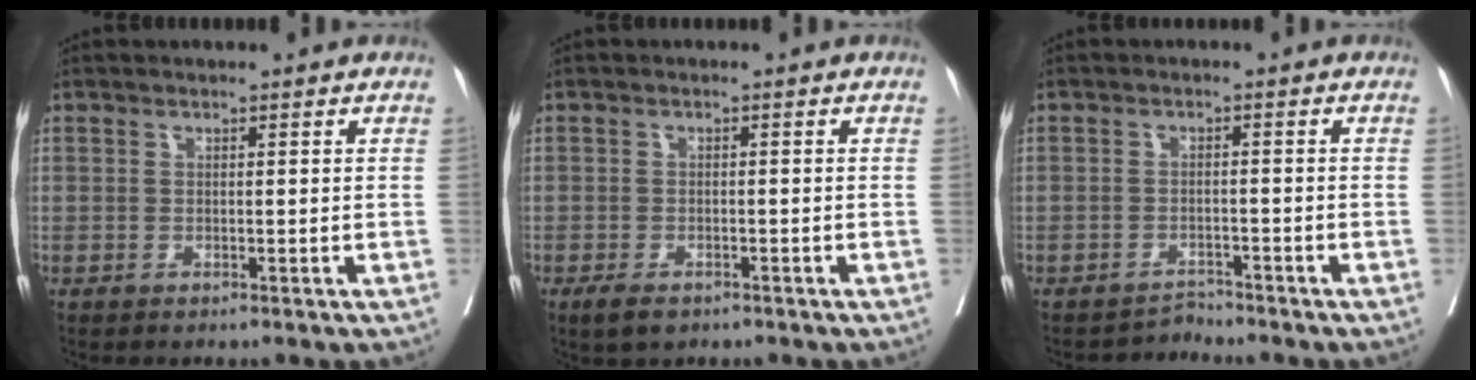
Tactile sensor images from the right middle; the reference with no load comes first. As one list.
[{"total": 3.1, "force": [-2.1, 1.4, 1.7], "torque": [-0.033, -0.004, -0.031]}, {"total": 2.2, "force": [-1.9, 0.0, -1.2], "torque": [0.025, -0.005, -0.030]}]